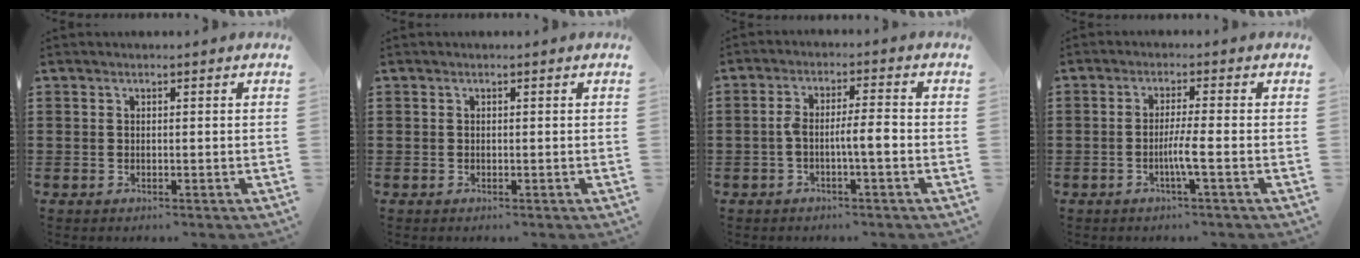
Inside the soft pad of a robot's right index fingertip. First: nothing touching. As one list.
[{"total": 0.0}, {"total": 4.4, "force": [-1.1, 0.7, 4.2], "torque": [-0.084, 0.001, -0.026]}, {"total": 3.4, "force": [-1.2, -0.4, 3.2], "torque": [-0.063, -0.010, -0.027]}]